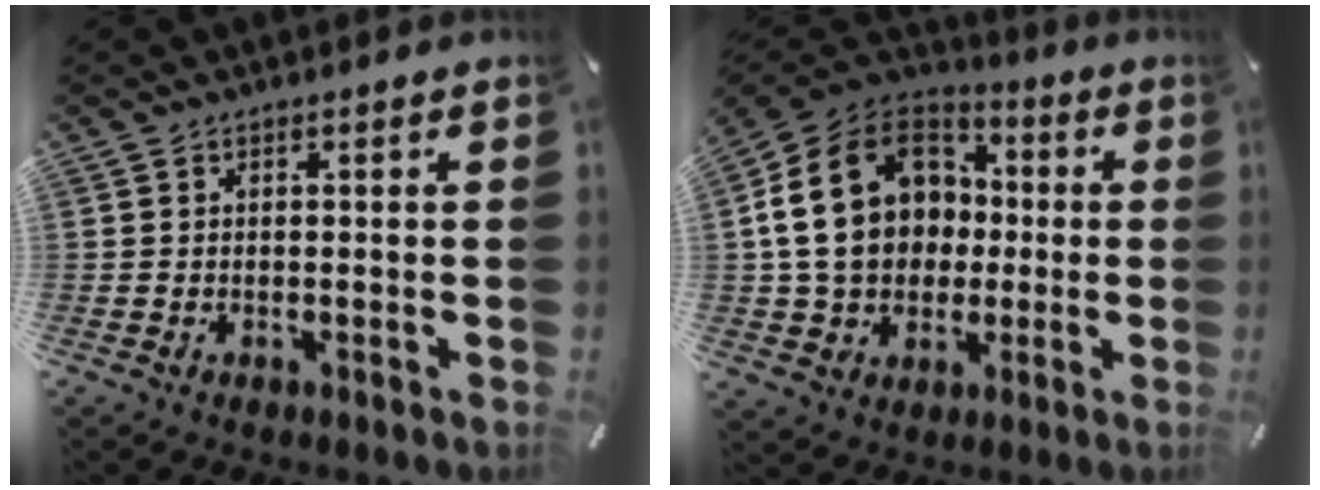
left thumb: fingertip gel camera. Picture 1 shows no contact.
{"total": 19.0, "force": [0.2, 16.2, 9.9], "torque": [-0.206, 0.014, 0.009]}